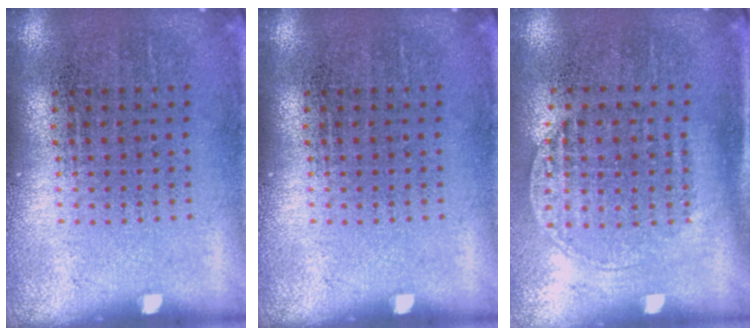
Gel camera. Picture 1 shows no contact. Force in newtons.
{"total": 0.0}
{"total": 1.4, "press": 1.2, "slide": 0.7}